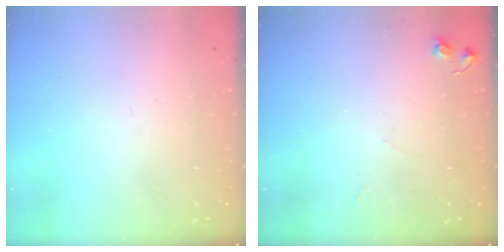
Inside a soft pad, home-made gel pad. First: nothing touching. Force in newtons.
{"total": 4.9, "press": 4.8, "slide": 0.9}